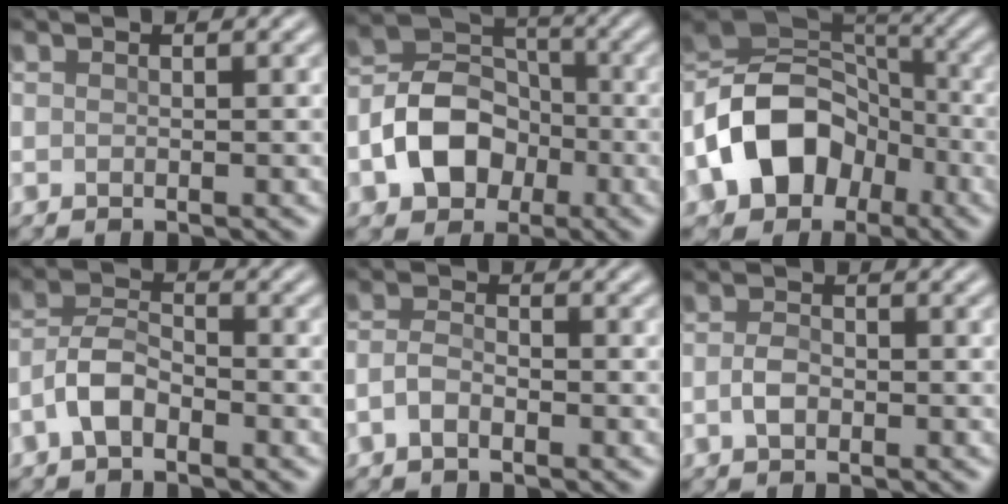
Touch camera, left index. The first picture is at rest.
{"total": 7.7, "force": [-2.7, 5.7, 4.5], "torque": [-0.078, 0.003, -0.056]}
{"total": 12.2, "force": [-4.4, 9.0, 7.0], "torque": [-0.150, -0.001, -0.087]}
{"total": 3.5, "force": [-2.0, 1.5, 2.3], "torque": [-0.054, 0.012, -0.046]}
{"total": 2.0, "force": [-1.2, 0.8, 1.4], "torque": [-0.034, 0.008, -0.032]}
{"total": 1.5, "force": [-0.5, 0.8, 1.2], "torque": [-0.030, 0.005, -0.014]}